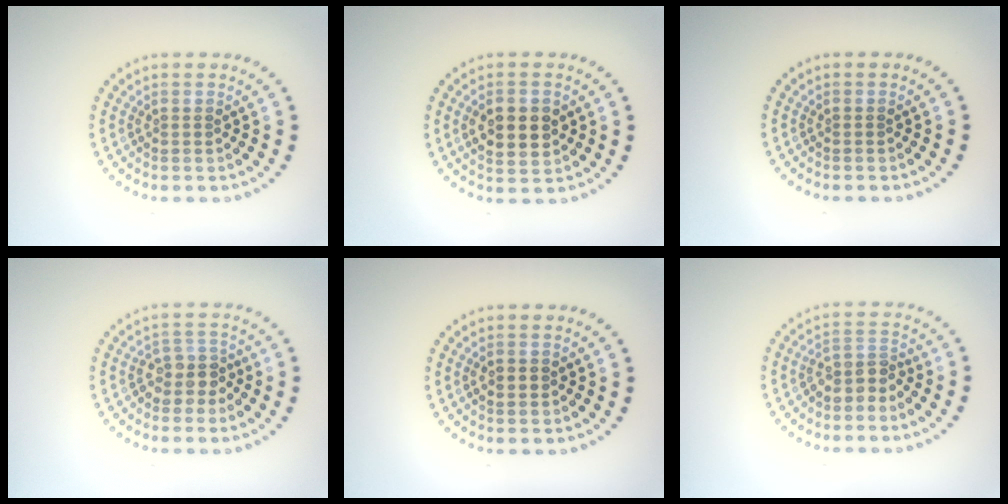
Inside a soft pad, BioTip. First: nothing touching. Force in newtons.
{"total": 4.4, "press": 4.4, "slide": 0.1}
{"total": 0.0}
{"total": 2.5, "press": 2.1, "slide": 1.3}
{"total": 1.6, "press": 1.6, "slide": 0.3}
{"total": 2.5, "press": 1.9, "slide": 1.5}